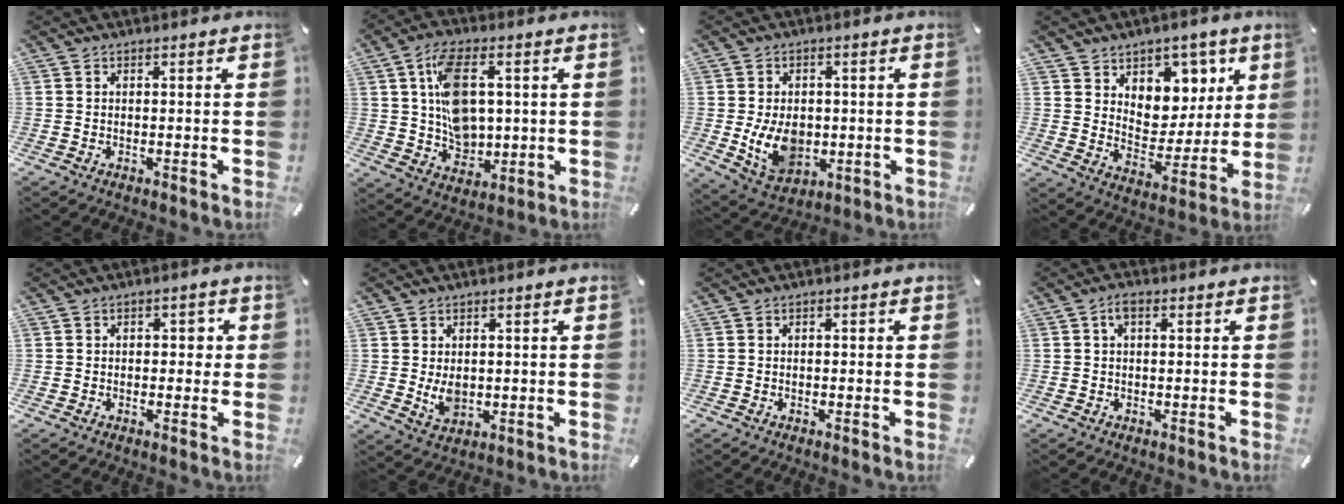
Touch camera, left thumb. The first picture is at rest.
{"total": 11.7, "force": [2.5, 8.0, 8.2], "torque": [-0.140, 0.004, 0.045]}
{"total": 10.3, "force": [-0.9, 7.8, 6.6], "torque": [-0.130, 0.002, -0.015]}
{"total": 9.9, "force": [4.9, 8.5, 1.7], "torque": [-0.004, -0.064, 0.093]}
{"total": 2.6, "force": [0.1, 1.8, 1.9], "torque": [-0.015, 0.002, -0.009]}
{"total": 5.0, "force": [0.2, 3.7, 3.4], "torque": [-0.075, -0.007, 0.002]}
{"total": 0.6, "force": [-0.1, 0.4, 0.4], "torque": [-0.008, 0.001, -0.003]}
{"total": 2.5, "force": [0.7, 1.2, 2.1], "torque": [-0.044, 0.006, 0.011]}